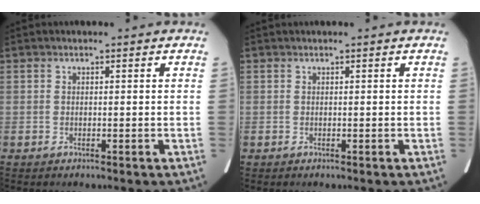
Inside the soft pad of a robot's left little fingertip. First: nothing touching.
{"total": 0.0}